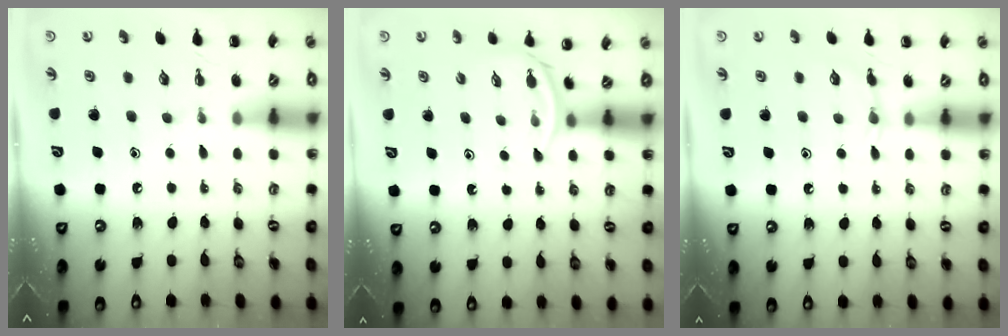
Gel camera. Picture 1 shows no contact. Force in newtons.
{"total": 2.6, "press": 2.5, "slide": 0.8}
{"total": 3.6, "press": 3.4, "slide": 1.4}